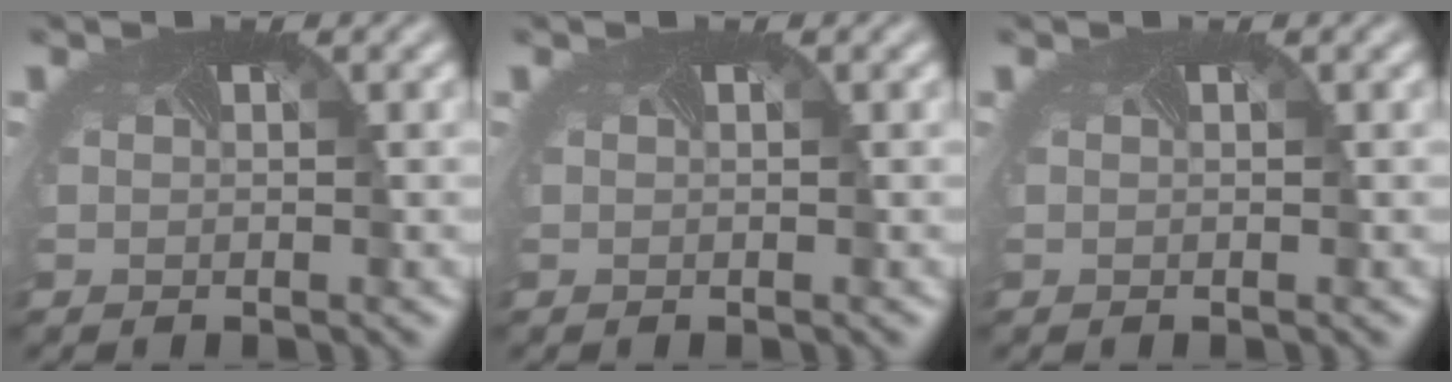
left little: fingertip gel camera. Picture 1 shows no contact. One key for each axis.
{"total": 0.0}
{"total": 0.0}